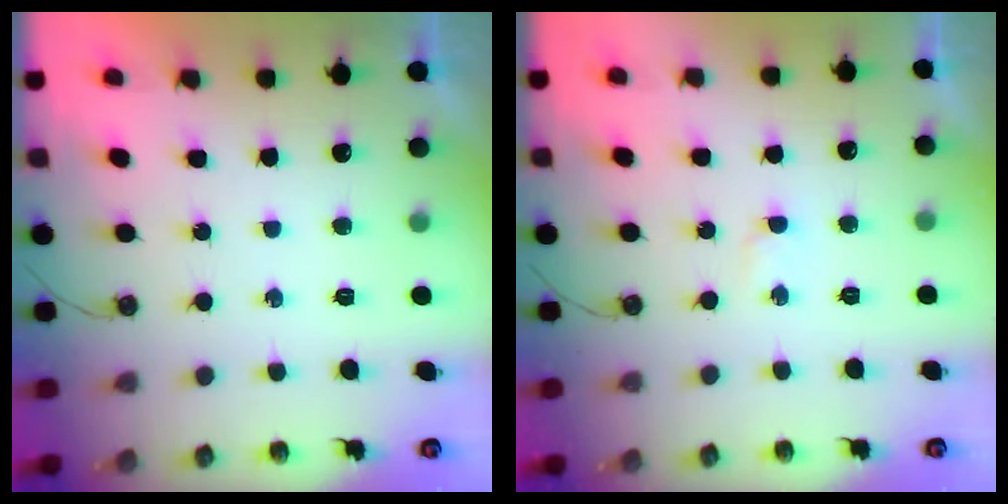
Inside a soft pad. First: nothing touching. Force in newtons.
{"total": 1.8, "press": 1.4, "slide": 1.1}